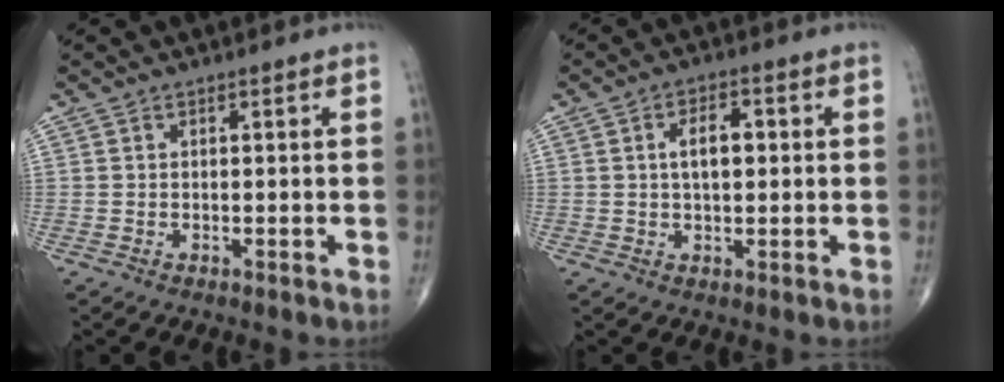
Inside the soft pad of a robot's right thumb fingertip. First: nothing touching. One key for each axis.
{"total": 5.6, "fx": 0.7, "fy": 2.9, "fz": 4.7, "tx": -0.071, "ty": 0.009, "tz": 0.008}